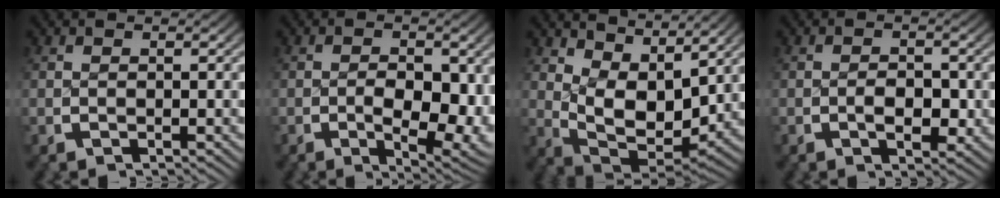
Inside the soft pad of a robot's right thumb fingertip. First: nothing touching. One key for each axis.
{"total": 6.8, "fx": -1.3, "fy": 3.5, "fz": 5.7, "tx": -0.094, "ty": -0.031, "tz": -0.010}
{"total": 8.0, "fx": 1.3, "fy": 4.9, "fz": 6.2, "tx": -0.131, "ty": -0.046, "tz": 0.038}
{"total": 2.7, "fx": -0.5, "fy": 1.7, "fz": 2.1, "tx": -0.029, "ty": -0.006, "tz": -0.007}